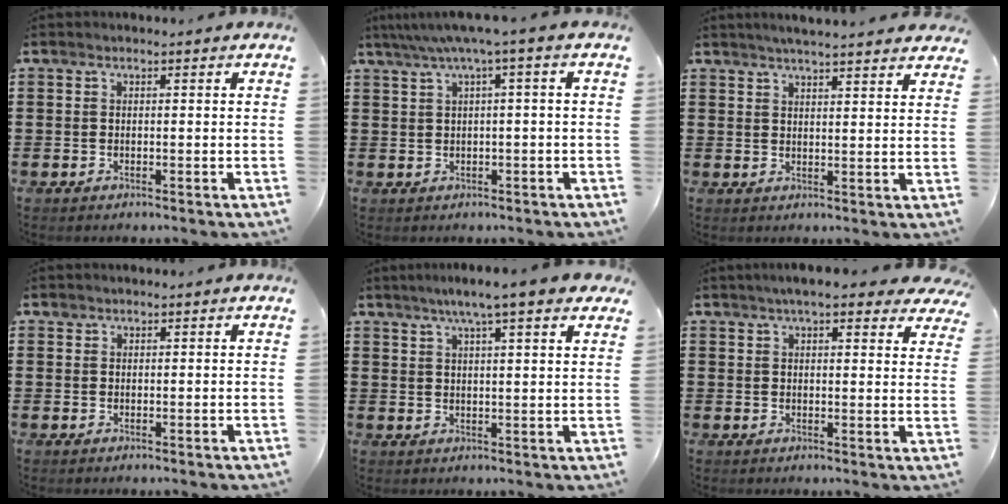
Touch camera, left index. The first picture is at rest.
{"total": 3.4, "force": [0.5, -0.2, 3.4], "torque": [-0.064, -0.003, 0.004]}
{"total": 3.3, "force": [3.2, -0.4, 0.8], "torque": [-0.025, -0.008, 0.057]}
{"total": 0.8, "force": [0.6, 0.5, 0.1], "torque": [-0.006, 0.002, 0.013]}
{"total": 6.1, "force": [4.6, 0.2, 3.9], "torque": [-0.081, -0.007, 0.077]}
{"total": 5.4, "force": [4.5, 1.0, 2.9], "torque": [-0.061, -0.003, 0.079]}